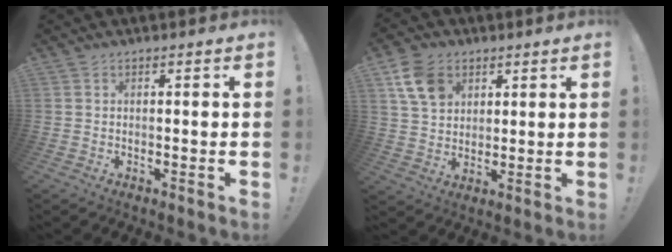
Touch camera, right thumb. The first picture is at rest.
{"total": 11.2, "force": [5.3, 8.1, 5.6], "torque": [-0.087, -0.012, 0.106]}